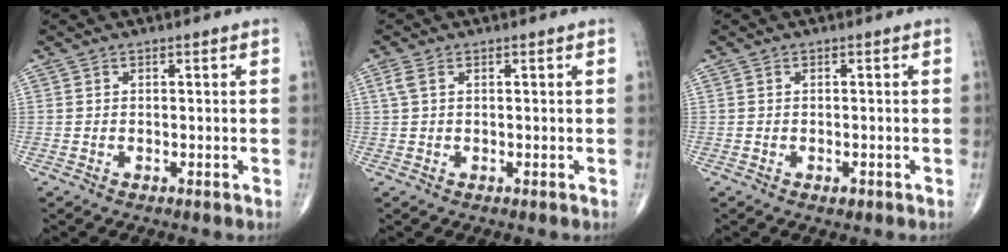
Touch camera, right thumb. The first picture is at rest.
{"total": 1.9, "force": [0.7, 1.0, 1.5], "torque": [-0.046, 0.015, 0.018]}
{"total": 0.9, "force": [-0.5, 0.5, 0.6], "torque": [-0.005, -0.001, -0.007]}